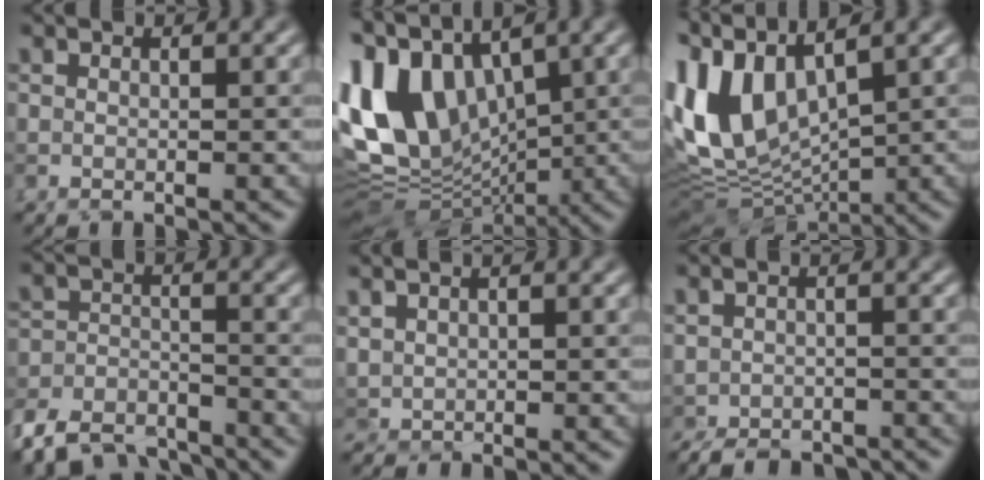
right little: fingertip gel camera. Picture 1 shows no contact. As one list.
[{"total": 13.4, "force": [3.1, 9.1, 9.3], "torque": [-0.221, 0.010, 0.053]}, {"total": 12.0, "force": [3.4, 7.0, 9.1], "torque": [-0.223, 0.009, 0.060]}, {"total": 6.6, "force": [-6.0, 2.4, 1.4], "torque": [-0.030, -0.009, -0.114]}, {"total": 1.2, "force": [1.0, 0.0, -0.6], "torque": [0.013, 0.005, 0.027]}, {"total": 3.3, "force": [-3.2, 0.6, 0.3], "torque": [0.006, -0.007, -0.047]}]